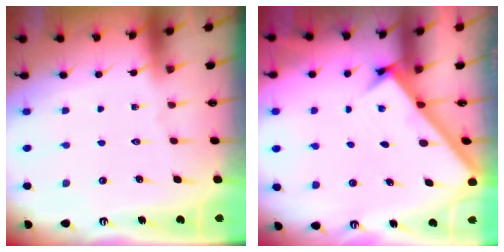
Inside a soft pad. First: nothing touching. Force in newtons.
{"total": 2.5, "press": 2.5, "slide": 0.3}